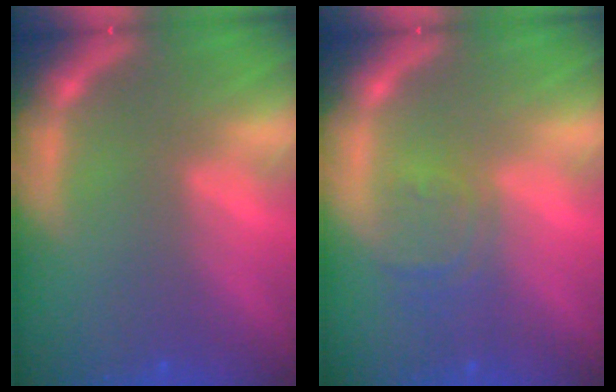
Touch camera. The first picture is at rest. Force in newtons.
{"total": 3.0}